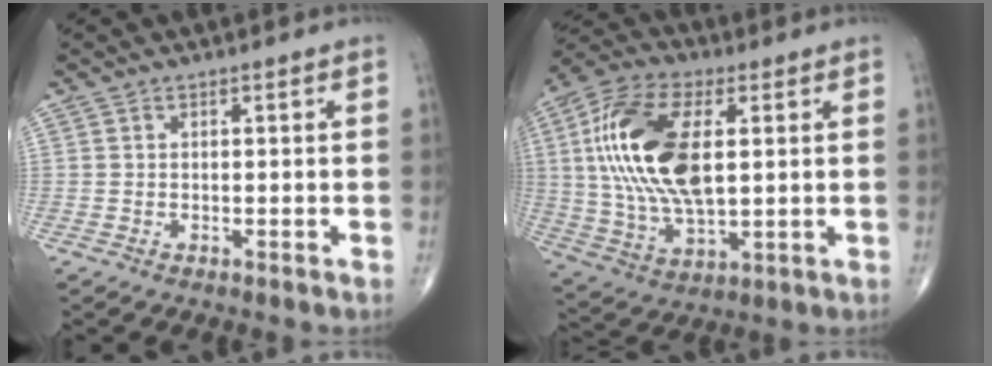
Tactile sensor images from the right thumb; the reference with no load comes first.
{"total": 20.7, "force": [3.6, 10.3, 17.6], "torque": [-0.354, -0.004, 0.064]}